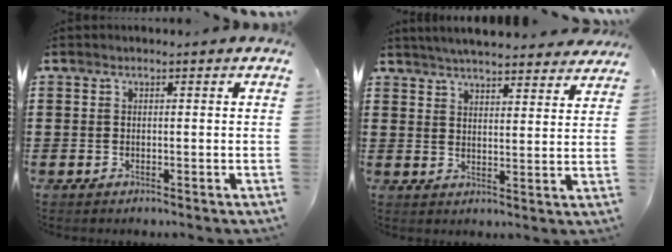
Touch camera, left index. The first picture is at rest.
{"total": 5.0, "force": [4.9, 0.0, 1.1], "torque": [-0.038, -0.023, 0.088]}